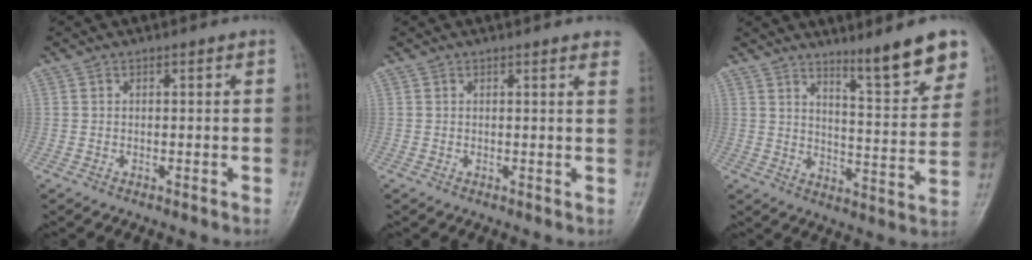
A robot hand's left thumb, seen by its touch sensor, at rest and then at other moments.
{"total": 4.4, "force": [3.8, 0.5, 2.2], "torque": [-0.016, -0.007, 0.025]}
{"total": 12.4, "force": [8.7, 1.9, 8.7], "torque": [-0.099, -0.063, 0.133]}